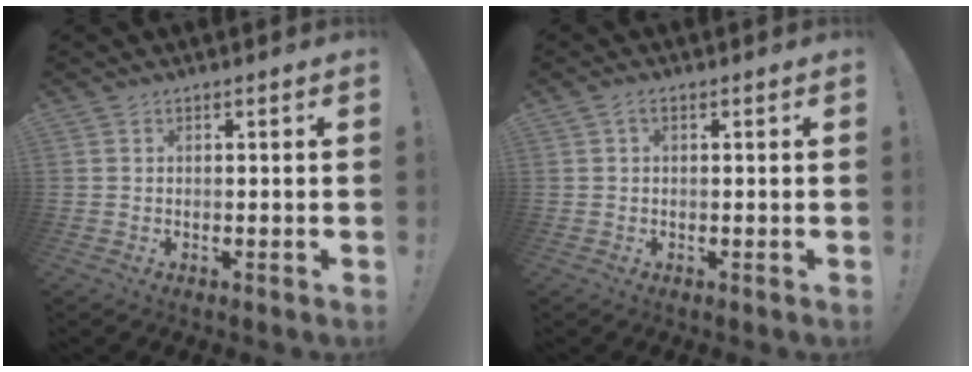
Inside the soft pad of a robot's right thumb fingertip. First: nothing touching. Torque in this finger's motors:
{"motor_torque": [-0.01, -0.07, -0.26, 0.25, 0.00]}